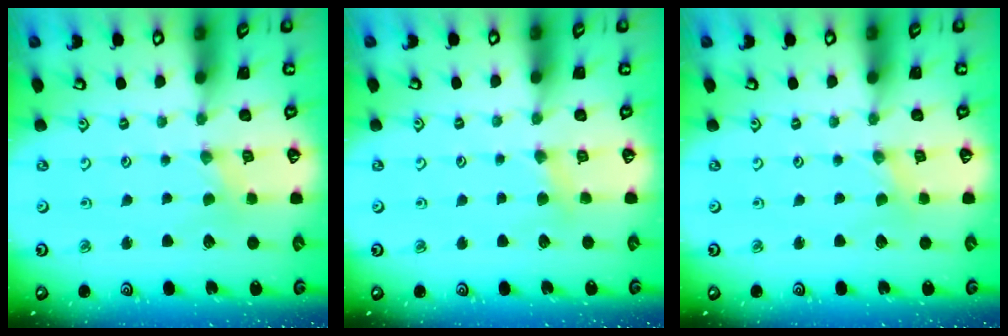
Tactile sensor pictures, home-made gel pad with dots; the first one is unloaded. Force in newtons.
{"total": 3.7, "press": 3.7, "slide": 0.5}
{"total": 0.0}